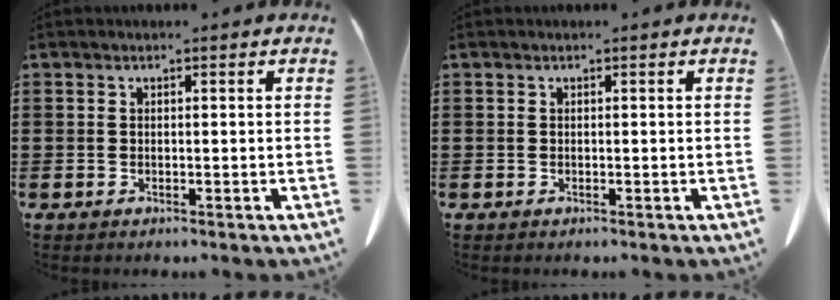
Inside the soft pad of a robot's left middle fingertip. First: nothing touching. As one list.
[{"total": 0.0}]